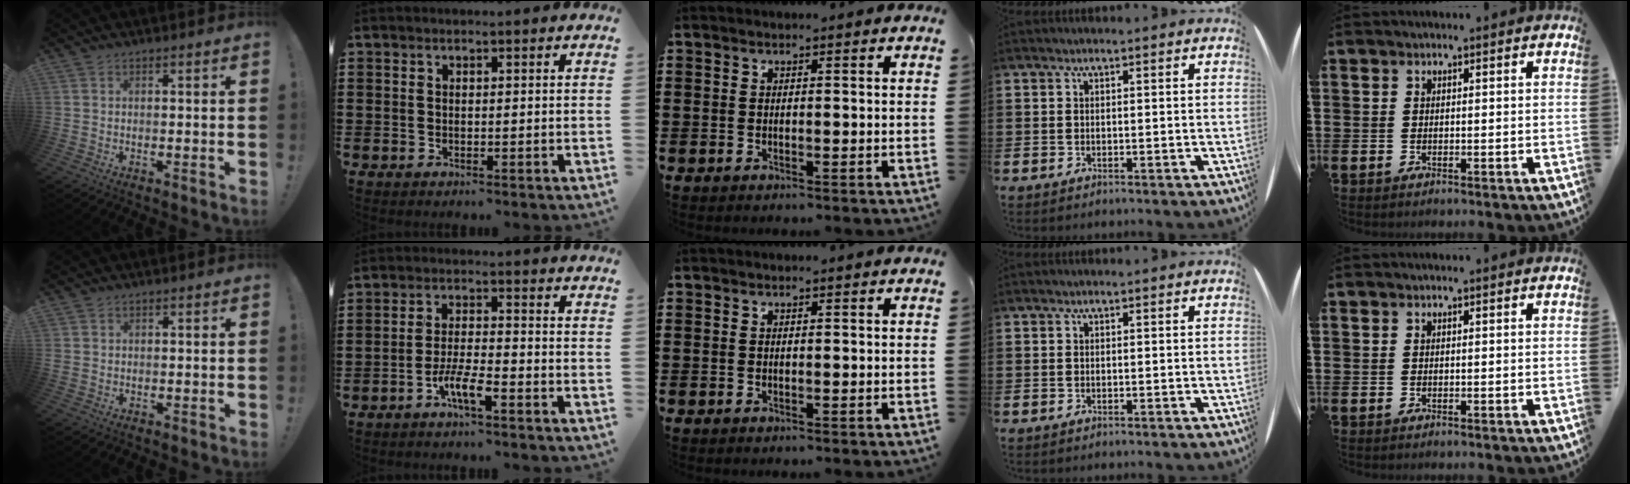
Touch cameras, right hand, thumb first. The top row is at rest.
{"thumb": {"total": 0.9, "force": [0.2, 0.9, 0.2], "torque": [-0.004, 0.002, 0.005]}, "index": {"total": 5.3, "force": [-3.2, 0.7, 4.1], "torque": [-0.096, -0.007, -0.065]}}